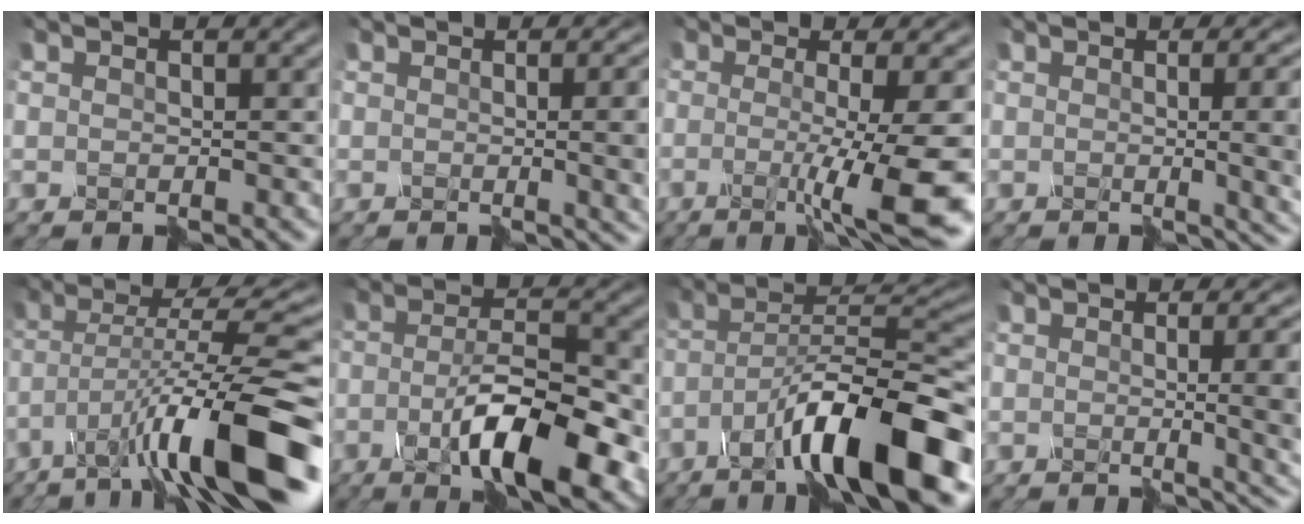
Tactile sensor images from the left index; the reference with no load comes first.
{"total": 7.4, "force": [0.0, 3.3, 6.6], "torque": [-0.045, -0.010, 0.014]}
{"total": 8.7, "force": [-2.1, 1.4, 8.3], "torque": [-0.117, -0.017, -0.032]}
{"total": 9.3, "force": [-0.3, 4.5, 8.1], "torque": [-0.048, -0.003, 0.016]}
{"total": 12.2, "force": [-6.3, 1.8, 10.2], "torque": [-0.179, 0.012, -0.097]}
{"total": 9.1, "force": [-4.0, 2.8, 7.6], "torque": [-0.130, -0.003, -0.062]}
{"total": 12.0, "force": [-7.5, 2.3, 9.1], "torque": [-0.146, 0.024, -0.126]}
{"total": 8.6, "force": [-0.4, 3.7, 7.7], "torque": [-0.047, -0.002, 0.009]}